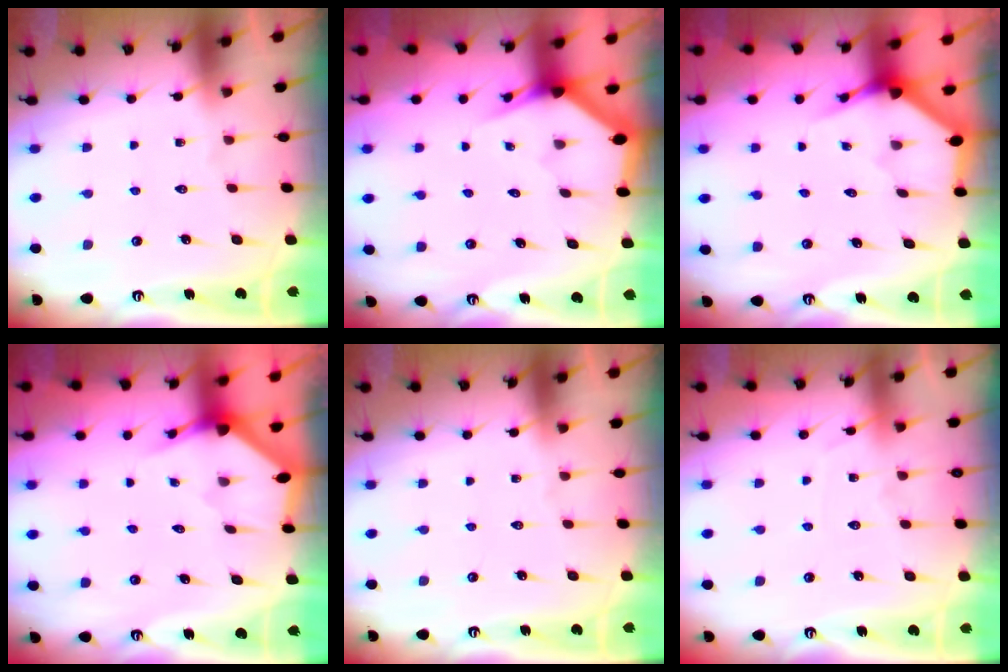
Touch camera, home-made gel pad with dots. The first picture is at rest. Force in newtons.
{"total": 2.8, "press": 2.8, "slide": 0.0}
{"total": 3.6, "press": 3.6, "slide": 0.2}
{"total": 2.3, "press": 2.3, "slide": 0.1}
{"total": 0.0}
{"total": 6.0, "press": 6.0, "slide": 0.8}